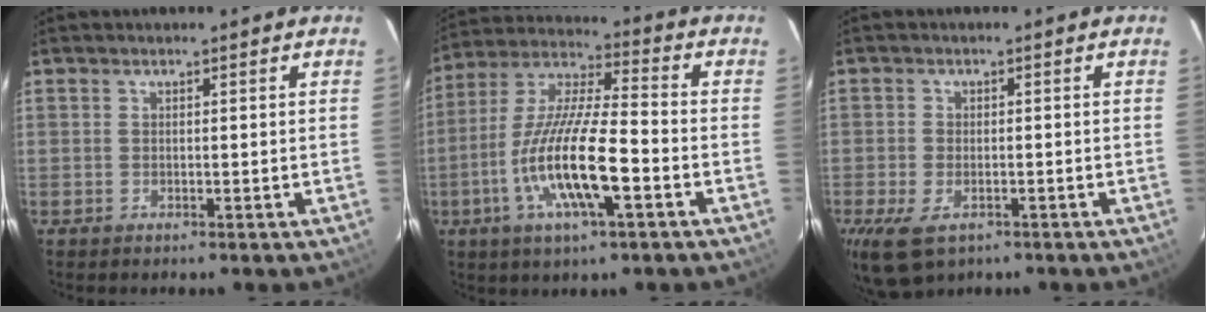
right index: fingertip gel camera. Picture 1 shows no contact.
{"total": 16.3, "force": [-5.6, 3.3, 14.9], "torque": [-0.301, -0.011, -0.111]}
{"total": 8.2, "force": [-4.3, 4.7, 5.1], "torque": [-0.121, -0.027, -0.075]}